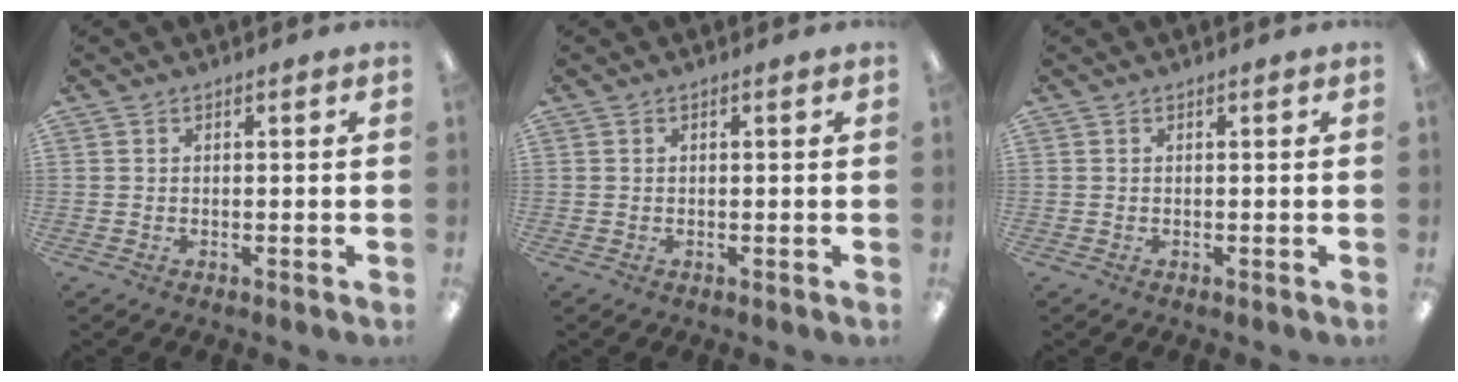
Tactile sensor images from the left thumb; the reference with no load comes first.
{"total": 0.0}
{"total": 0.0}